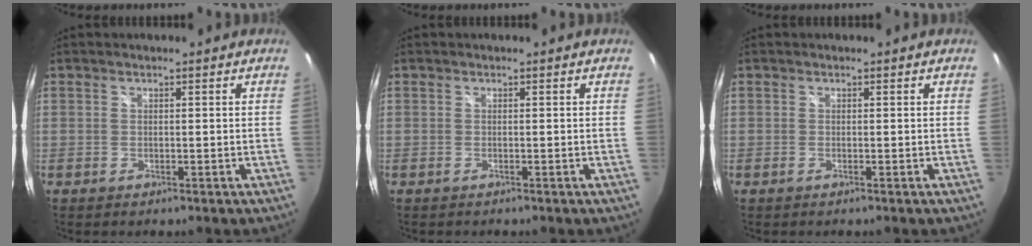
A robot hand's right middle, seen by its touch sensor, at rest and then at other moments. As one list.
[{"total": 0.0}, {"total": 0.0}]